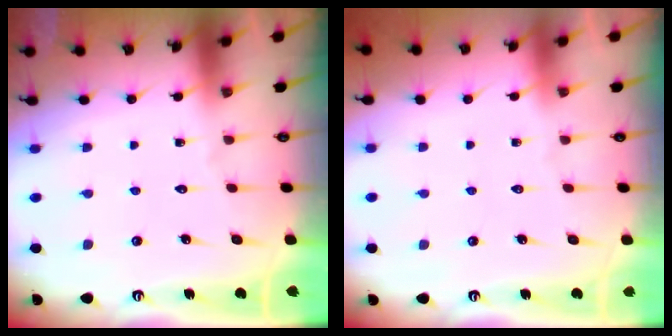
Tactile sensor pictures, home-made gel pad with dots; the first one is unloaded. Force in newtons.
{"total": 0.0}